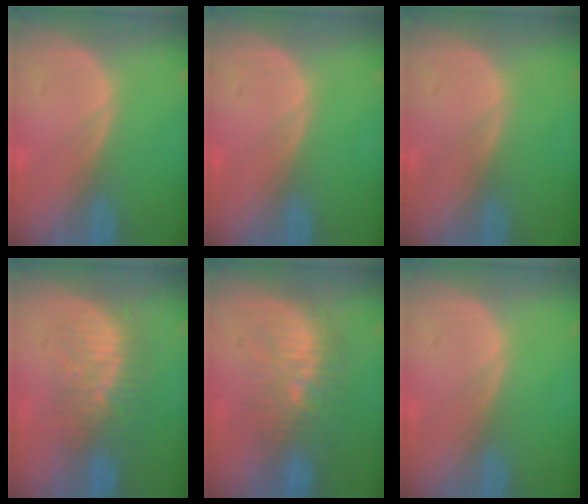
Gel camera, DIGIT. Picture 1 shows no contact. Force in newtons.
{"total": 0.0}
{"total": 0.0}
{"total": 8.3, "press": 7.7, "slide": 3.0}
{"total": 9.5, "press": 9.1, "slide": 2.7}
{"total": 0.0}